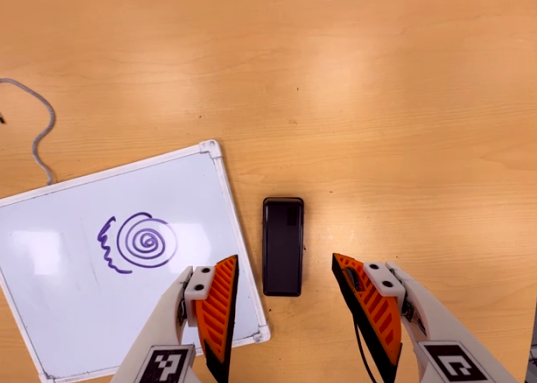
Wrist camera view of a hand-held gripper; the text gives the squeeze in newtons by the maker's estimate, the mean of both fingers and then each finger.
{"total": 0.0}